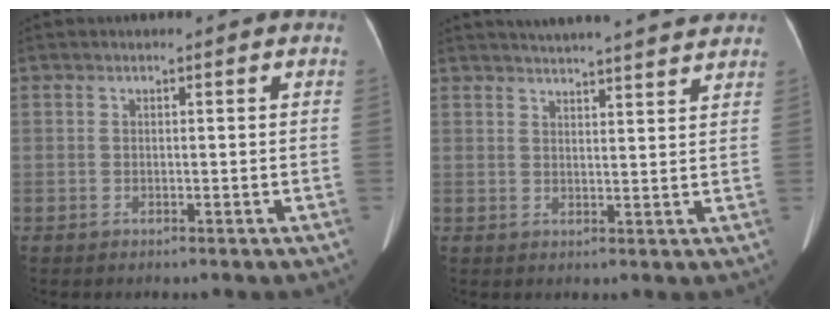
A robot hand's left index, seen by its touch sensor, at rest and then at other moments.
{"total": 13.9, "force": [13.0, 1.0, 4.9], "torque": [-0.073, 0.014, 0.164]}